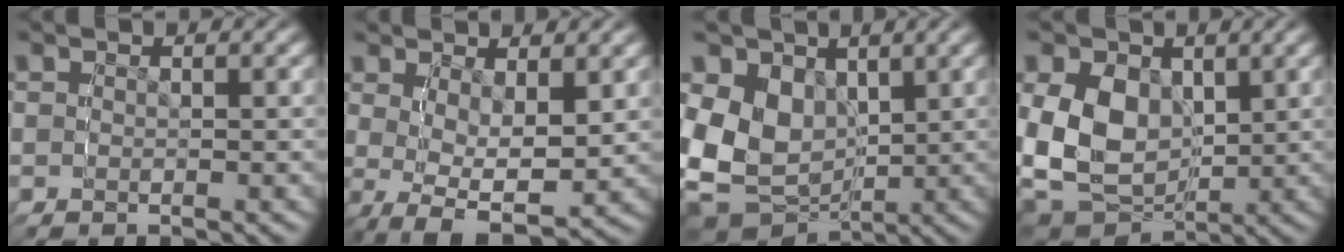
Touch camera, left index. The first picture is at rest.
{"total": 6.0, "force": [-1.7, 3.5, 4.5], "torque": [-0.098, -0.041, -0.011]}
{"total": 12.8, "force": [-0.5, 10.8, 7.0], "torque": [-0.177, -0.048, 0.007]}
{"total": 11.0, "force": [0.1, 9.0, 6.3], "torque": [-0.151, -0.033, 0.014]}